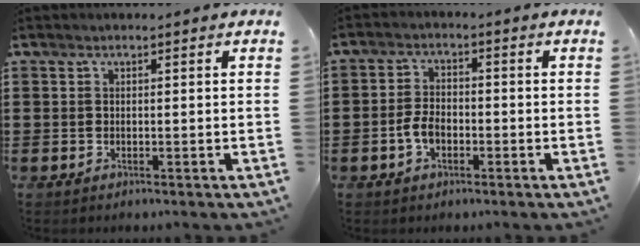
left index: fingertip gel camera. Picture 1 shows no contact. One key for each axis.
{"total": 3.8, "fx": -1.2, "fy": 2.2, "fz": 2.8, "tx": -0.073, "ty": -0.001, "tz": -0.029}